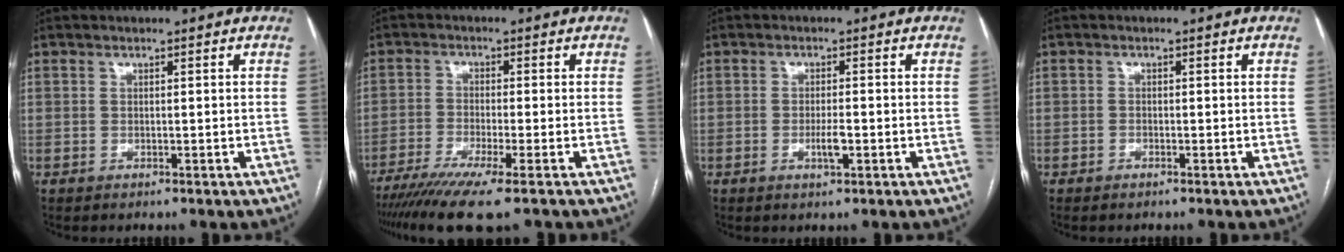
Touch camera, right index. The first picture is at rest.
{"total": 9.9, "force": [-7.3, 0.1, 6.7], "torque": [-0.110, -0.022, -0.120]}
{"total": 2.7, "force": [-0.9, 0.5, 2.5], "torque": [-0.049, -0.002, -0.013]}
{"total": 0.8, "force": [-0.6, 0.5, 0.1], "torque": [-0.003, 0.002, -0.011]}